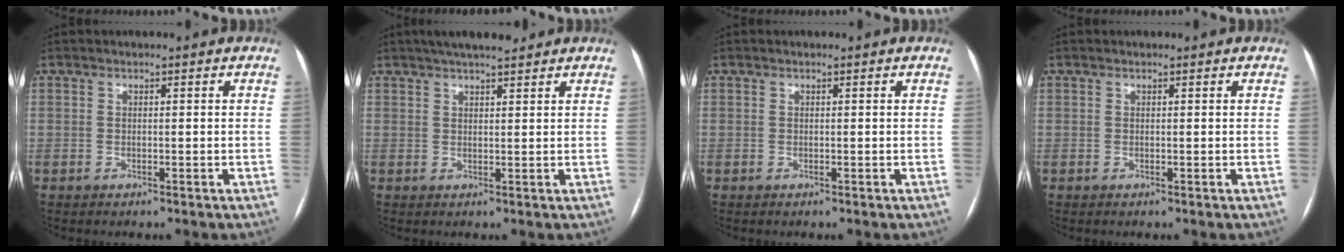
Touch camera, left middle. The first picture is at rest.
{"total": 6.5, "force": [5.2, 1.2, 3.6], "torque": [-0.052, 0.024, 0.083]}
{"total": 0.0}
{"total": 0.0}